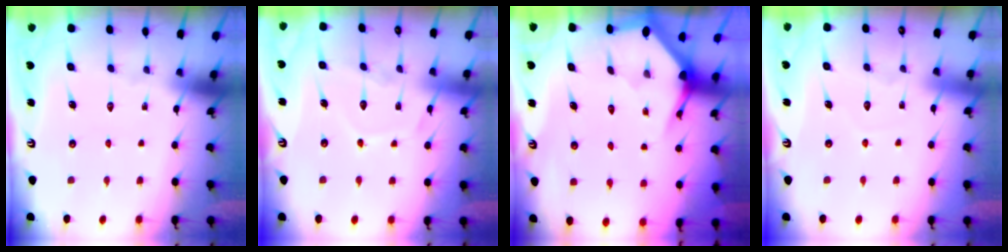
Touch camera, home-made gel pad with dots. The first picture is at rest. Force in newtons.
{"total": 9.1, "press": 9.1, "slide": 0.6}
{"total": 2.9, "press": 2.9, "slide": 0.2}
{"total": 3.4, "press": 3.4, "slide": 0.3}